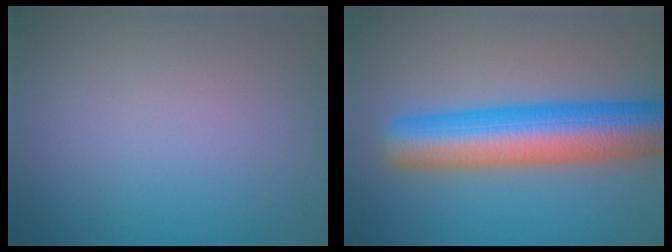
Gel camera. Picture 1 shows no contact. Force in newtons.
{"total": 9.8, "press": 9.8, "slide": 0.2}